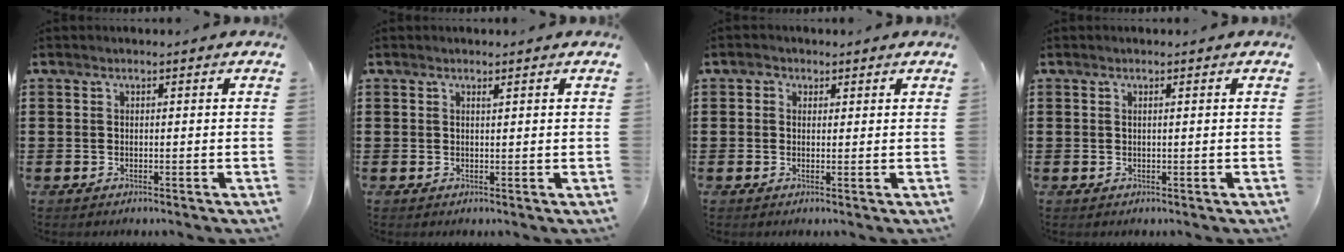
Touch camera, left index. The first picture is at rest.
{"total": 0.7, "force": [0.6, 0.0, 0.3], "torque": [-0.009, -0.003, 0.012]}
{"total": 1.3, "force": [0.5, 1.1, 0.1], "torque": [-0.005, 0.007, 0.009]}
{"total": 0.6, "force": [0.2, -0.2, 0.6], "torque": [-0.010, -0.004, 0.004]}